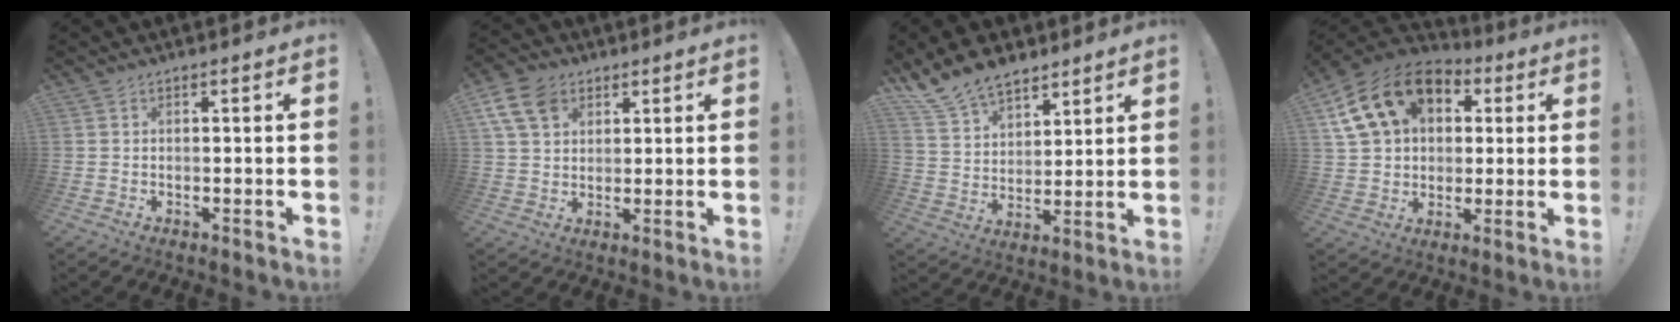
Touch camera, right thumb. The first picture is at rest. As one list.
[{"total": 10.2, "force": [5.1, 7.2, 5.2], "torque": [-0.098, -0.014, 0.100]}, {"total": 12.2, "force": [9.9, 5.9, 4.0], "torque": [-0.091, -0.065, 0.194]}, {"total": 18.9, "force": [7.0, 14.1, 10.4], "torque": [-0.167, -0.010, 0.140]}]